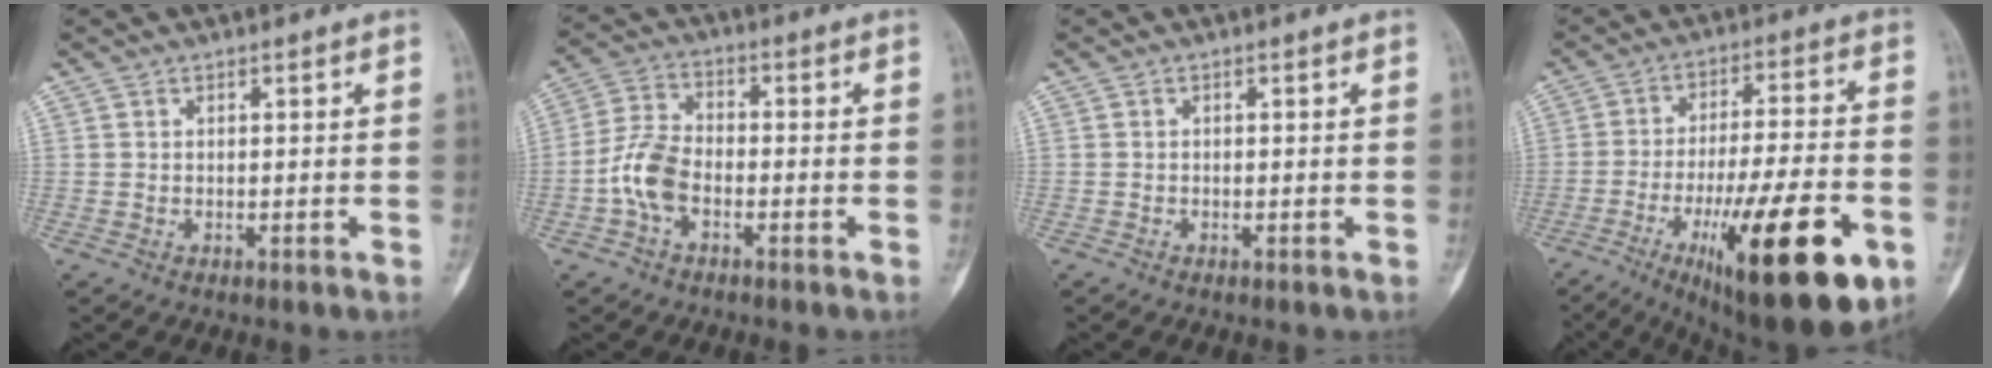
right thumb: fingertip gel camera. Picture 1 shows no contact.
{"total": 7.6, "force": [-2.6, 4.5, 5.6], "torque": [-0.114, 0.027, -0.059]}
{"total": 0.0}
{"total": 24.8, "force": [-9.9, 6.6, 21.7], "torque": [-0.304, 0.026, -0.141]}